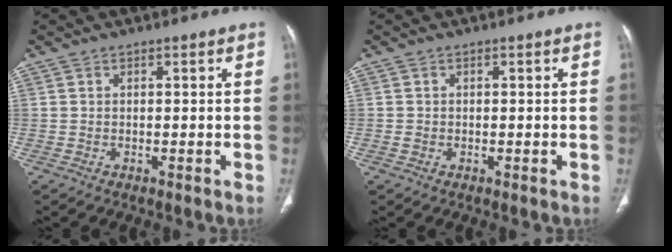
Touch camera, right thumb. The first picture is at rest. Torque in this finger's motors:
{"motor_torque": [-0.31, -0.62, -0.23, 0.18, -0.07]}